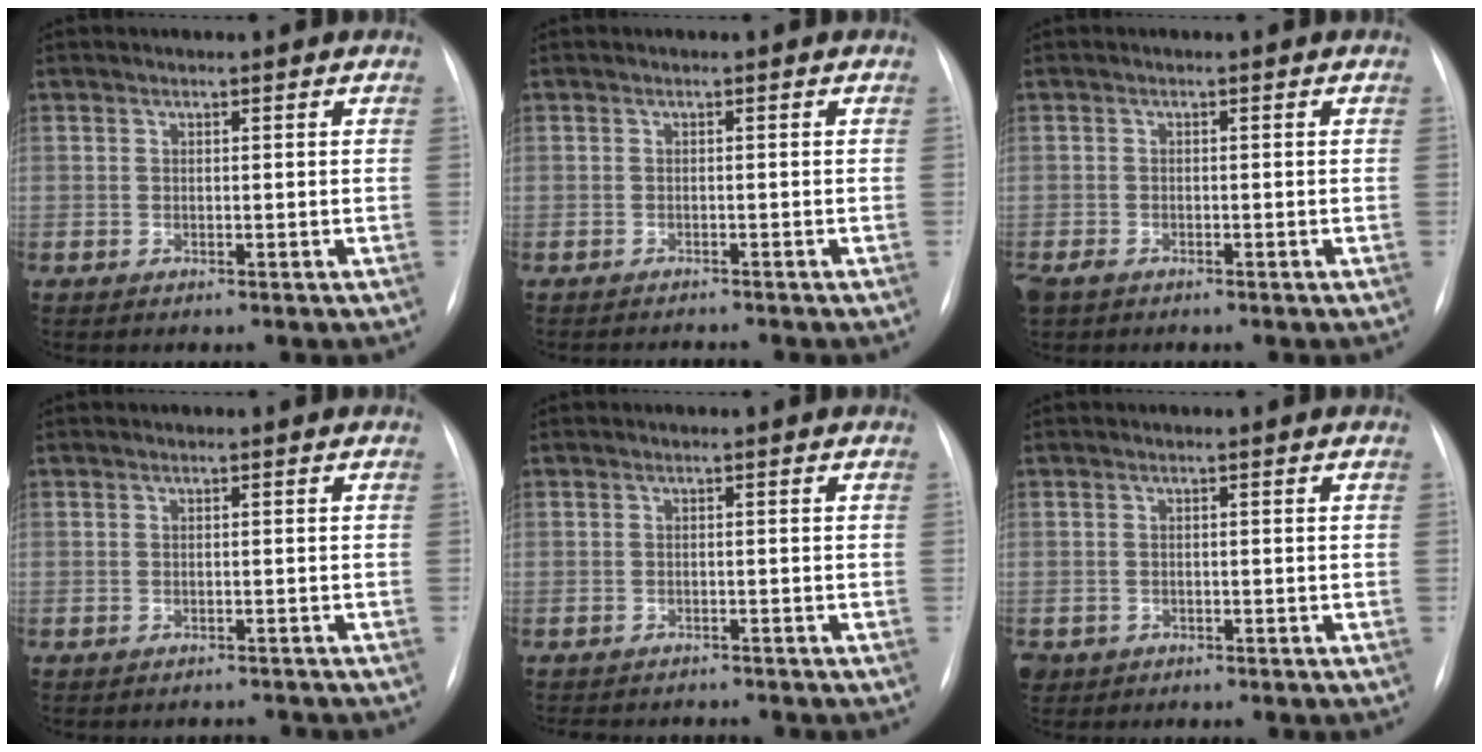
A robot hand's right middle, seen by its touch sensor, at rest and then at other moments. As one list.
[{"total": 2.4, "force": [-2.4, -0.3, 0.3], "torque": [0.002, -0.007, -0.031]}, {"total": 2.2, "force": [-1.5, 1.1, 1.0], "torque": [-0.023, -0.002, -0.023]}, {"total": 2.2, "force": [-2.1, 0.5, -0.2], "torque": [0.008, -0.002, -0.025]}, {"total": 5.8, "force": [-5.5, 1.5, 1.4], "torque": [-0.012, -0.002, -0.072]}, {"total": 2.8, "force": [-1.6, 2.2, 0.4], "torque": [-0.008, 0.001, -0.025]}]